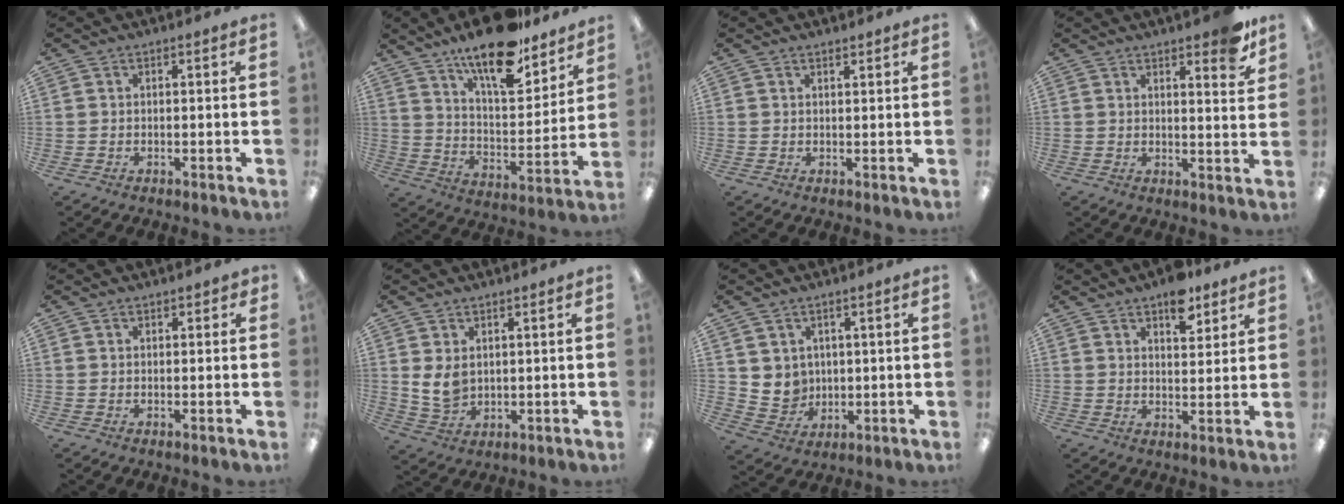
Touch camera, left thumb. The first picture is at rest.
{"total": 18.1, "force": [14.0, 5.8, 9.9], "torque": [-0.158, -0.092, 0.235]}
{"total": 1.0, "force": [1.0, 0.2, 0.2], "torque": [-0.003, -0.001, 0.019]}
{"total": 6.7, "force": [5.3, 1.7, 3.8], "torque": [-0.040, -0.029, 0.086]}
{"total": 1.1, "force": [0.7, 0.6, 0.5], "torque": [-0.001, -0.001, 0.011]}
{"total": 5.8, "force": [2.1, 4.1, 3.5], "torque": [-0.077, -0.009, 0.039]}
{"total": 5.7, "force": [3.0, 4.9, 0.0], "torque": [-0.008, -0.019, 0.062]}
{"total": 8.1, "force": [5.8, 3.7, 4.3], "torque": [-0.042, -0.032, 0.094]}